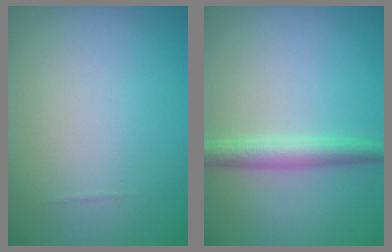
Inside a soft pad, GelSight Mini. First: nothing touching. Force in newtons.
{"total": 2.8, "press": 2.8, "slide": 0.0}